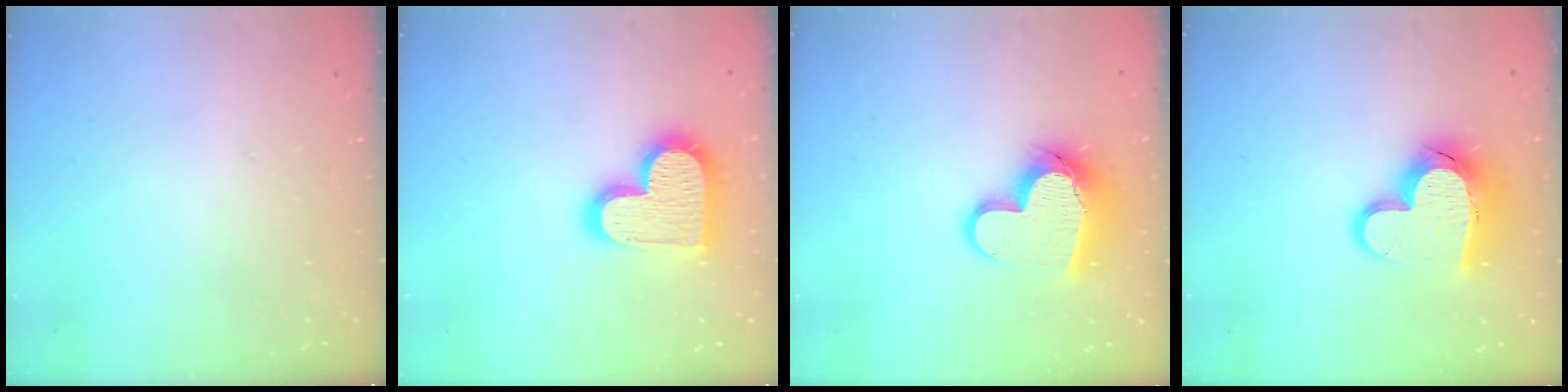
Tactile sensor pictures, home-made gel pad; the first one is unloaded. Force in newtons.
{"total": 18.7, "press": 18.6, "slide": 1.4}
{"total": 14.9, "press": 14.8, "slide": 1.4}
{"total": 14.9, "press": 14.9, "slide": 0.9}